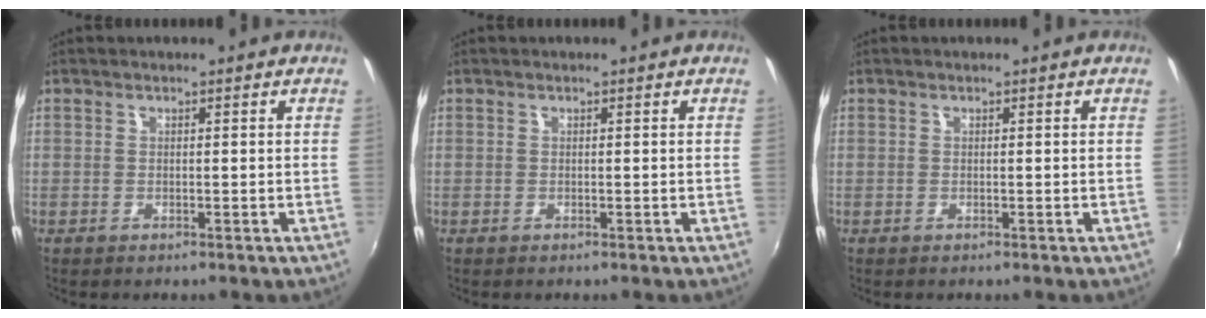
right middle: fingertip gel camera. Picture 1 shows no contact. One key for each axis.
{"total": 0.0}
{"total": 0.0}